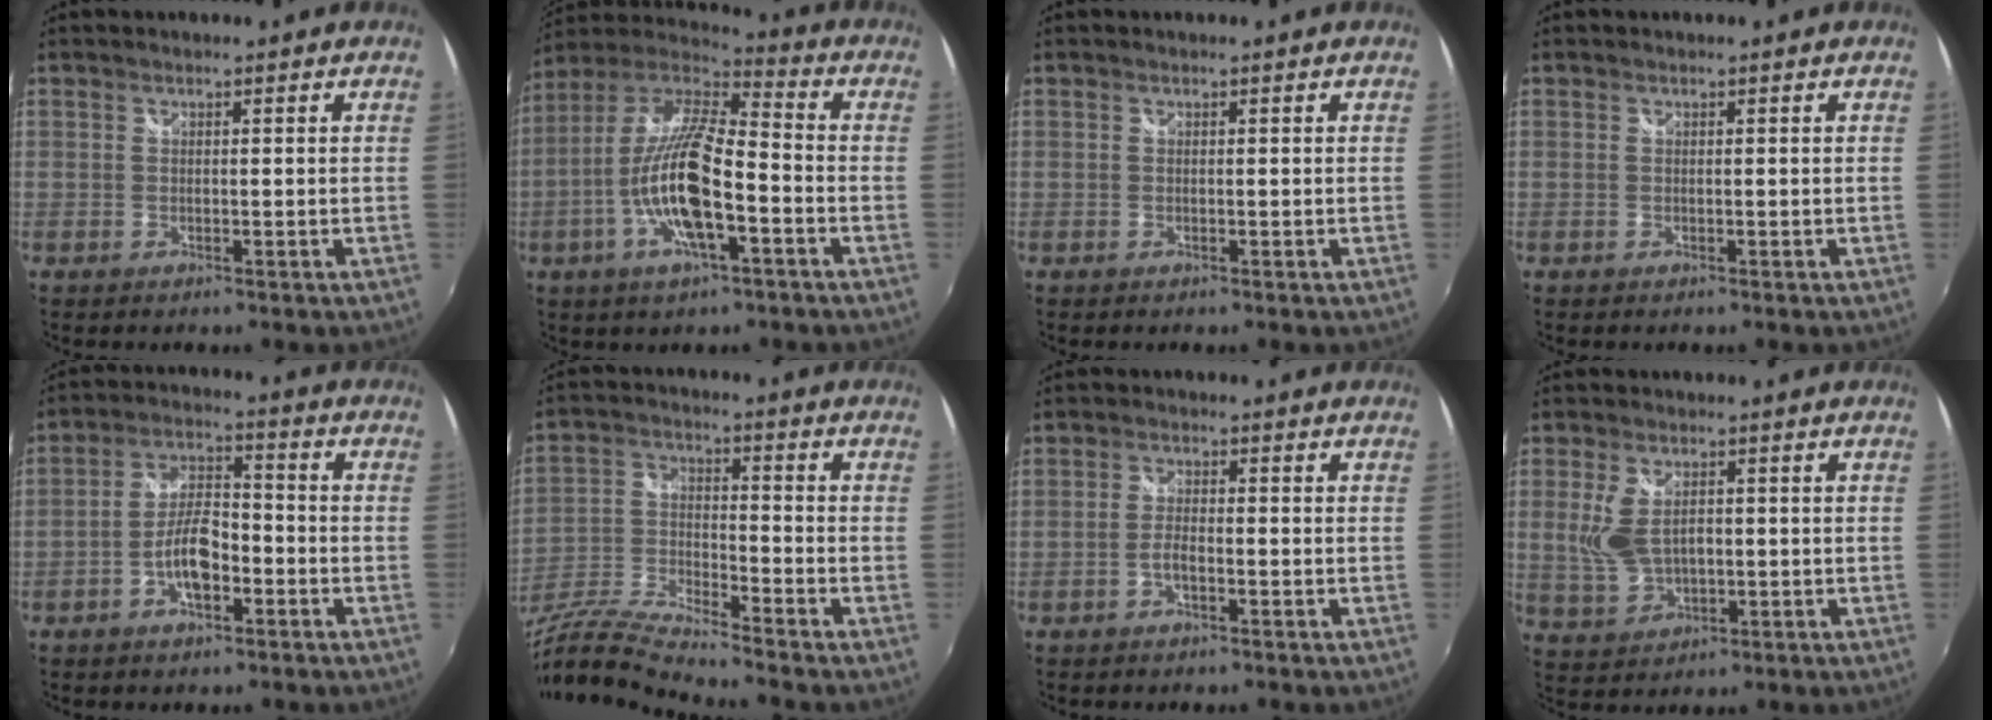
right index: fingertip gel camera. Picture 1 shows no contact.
{"total": 16.8, "force": [-5.6, 4.9, 15.1], "torque": [-0.297, -0.009, -0.109]}
{"total": 0.0}
{"total": 0.0}
{"total": 8.0, "force": [-3.4, 3.4, 6.4], "torque": [-0.128, 0.012, -0.057]}
{"total": 13.9, "force": [-11.9, 0.4, 7.1], "torque": [-0.153, -0.026, -0.238]}
{"total": 1.6, "force": [-0.8, 0.8, 1.2], "torque": [-0.025, 0.000, -0.015]}
{"total": 7.4, "force": [0.5, 4.4, 5.9], "torque": [-0.127, 0.001, 0.016]}